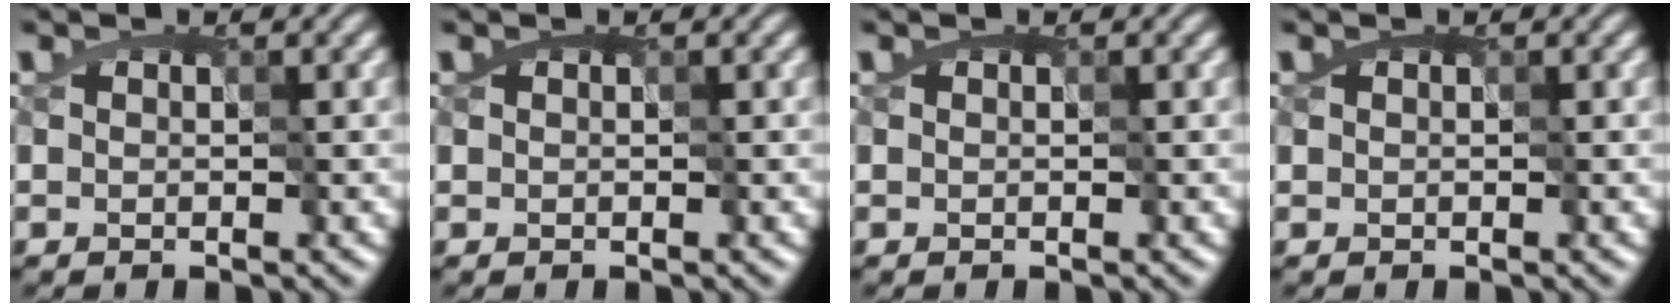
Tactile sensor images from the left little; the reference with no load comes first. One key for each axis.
{"total": 0.0}
{"total": 0.0}
{"total": 0.0}